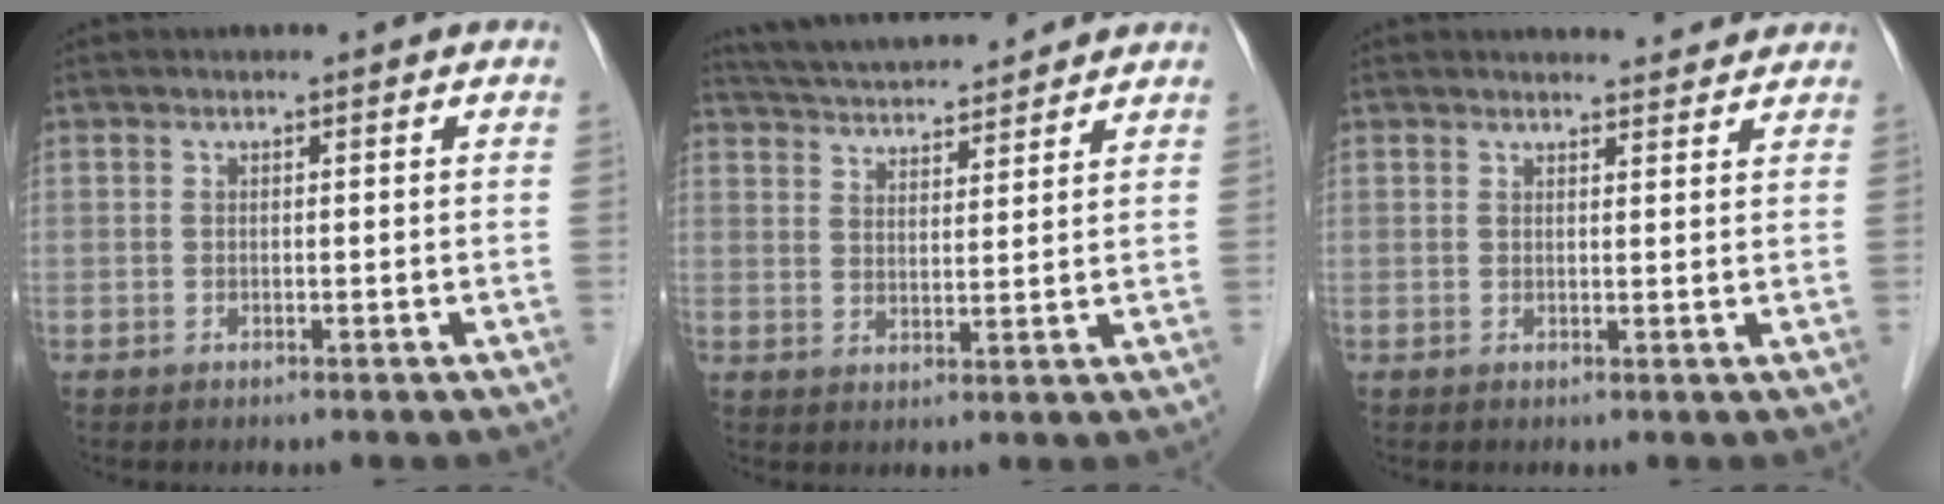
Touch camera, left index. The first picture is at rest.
{"total": 13.5, "force": [12.6, 1.8, 4.5], "torque": [-0.081, 0.029, 0.198]}
{"total": 4.3, "force": [4.3, 0.7, 0.6], "torque": [-0.010, 0.007, 0.047]}